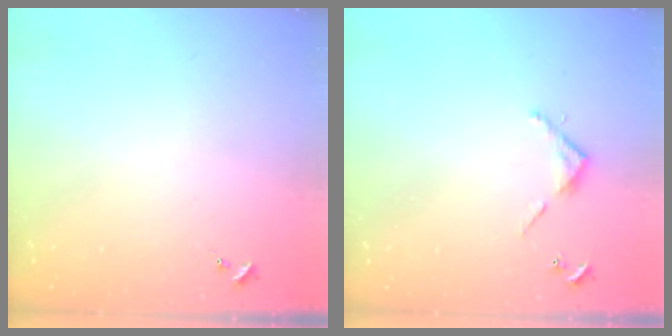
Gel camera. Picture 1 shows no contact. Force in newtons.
{"total": 3.5, "press": 3.5, "slide": 0.2}